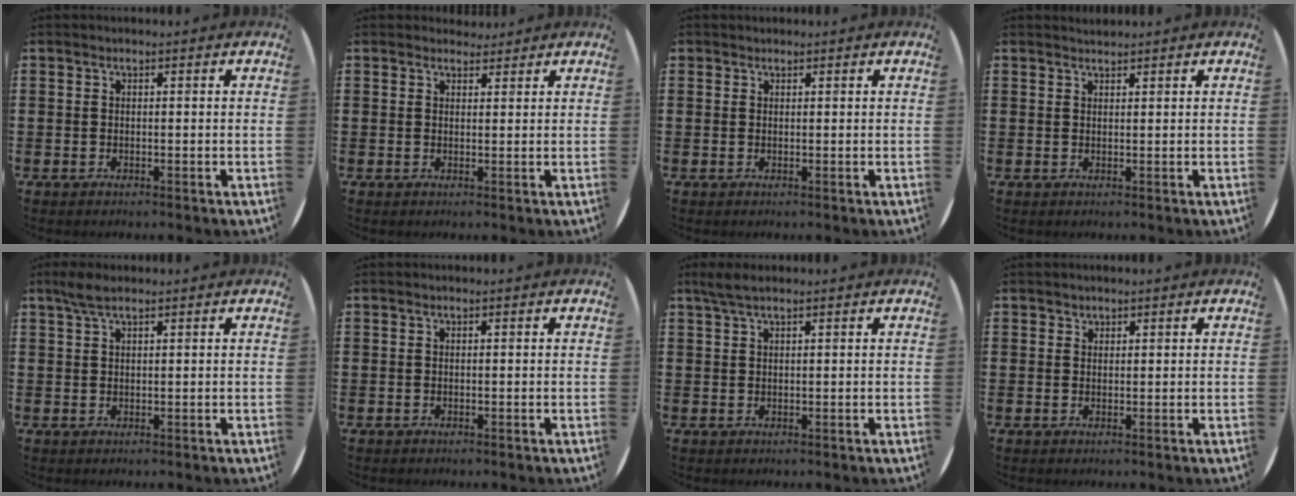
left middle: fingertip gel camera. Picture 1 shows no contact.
{"total": 1.5, "force": [1.5, 0.4, -0.1], "torque": [0.009, 0.001, 0.027]}
{"total": 0.5, "force": [0.4, 0.2, -0.1], "torque": [0.003, 0.004, 0.008]}
{"total": 0.9, "force": [0.9, 0.0, -0.1], "torque": [0.003, 0.001, 0.017]}
{"total": 2.6, "force": [1.9, 0.5, 1.7], "torque": [-0.036, 0.006, 0.033]}
{"total": 0.0}
{"total": 2.1, "force": [1.5, 0.3, 1.3], "torque": [-0.028, 0.004, 0.027]}
{"total": 1.0, "force": [0.9, 0.5, -0.1], "torque": [0.009, -0.001, 0.015]}